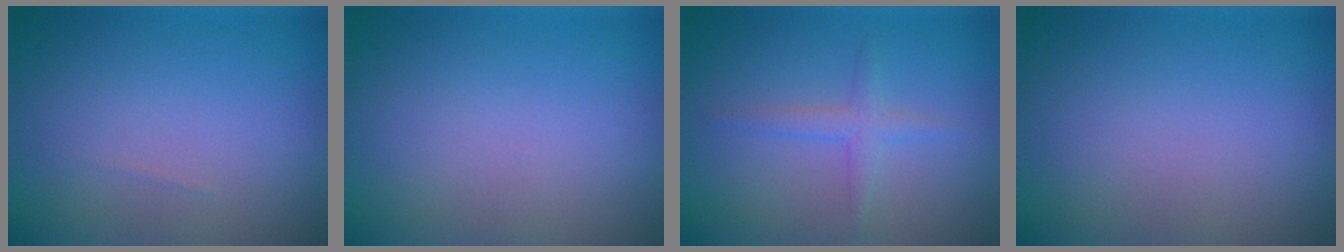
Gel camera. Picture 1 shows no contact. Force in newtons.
{"total": 0.0}
{"total": 1.6, "press": 1.6, "slide": 0.1}
{"total": 0.0}